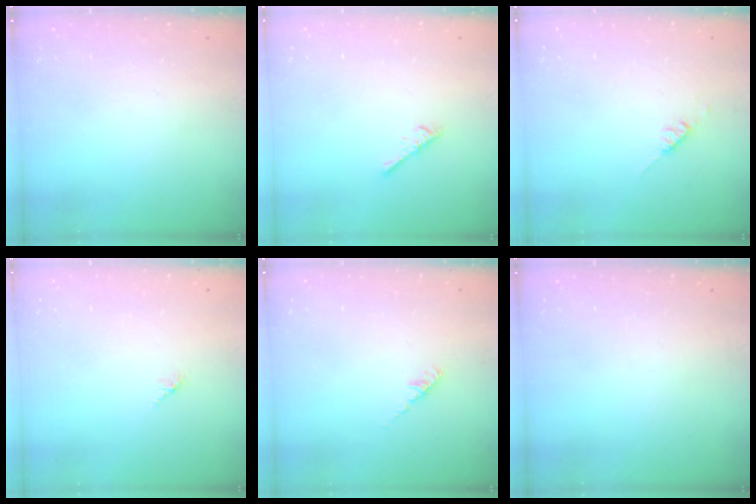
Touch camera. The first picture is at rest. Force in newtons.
{"total": 2.2, "press": 2.1, "slide": 0.5}
{"total": 2.6, "press": 2.6, "slide": 0.3}
{"total": 1.7, "press": 1.6, "slide": 0.5}
{"total": 2.2, "press": 2.1, "slide": 0.6}
{"total": 0.0}